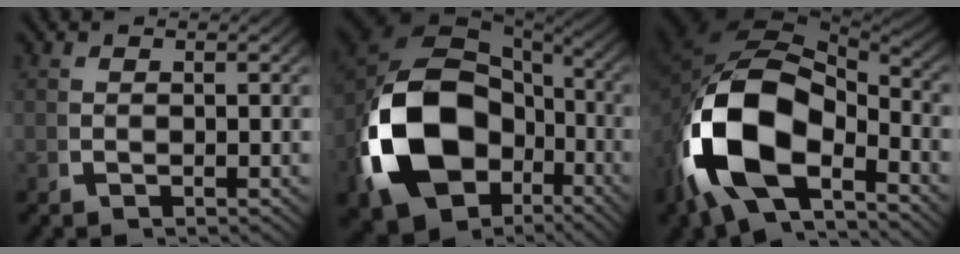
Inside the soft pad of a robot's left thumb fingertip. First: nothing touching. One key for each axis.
{"total": 19.6, "fx": -2.6, "fy": 13.6, "fz": 13.8, "tx": -0.306, "ty": -0.056, "tz": -0.016}
{"total": 18.5, "fx": -1.4, "fy": 11.6, "fz": 14.3, "tx": -0.298, "ty": -0.034, "tz": -0.012}